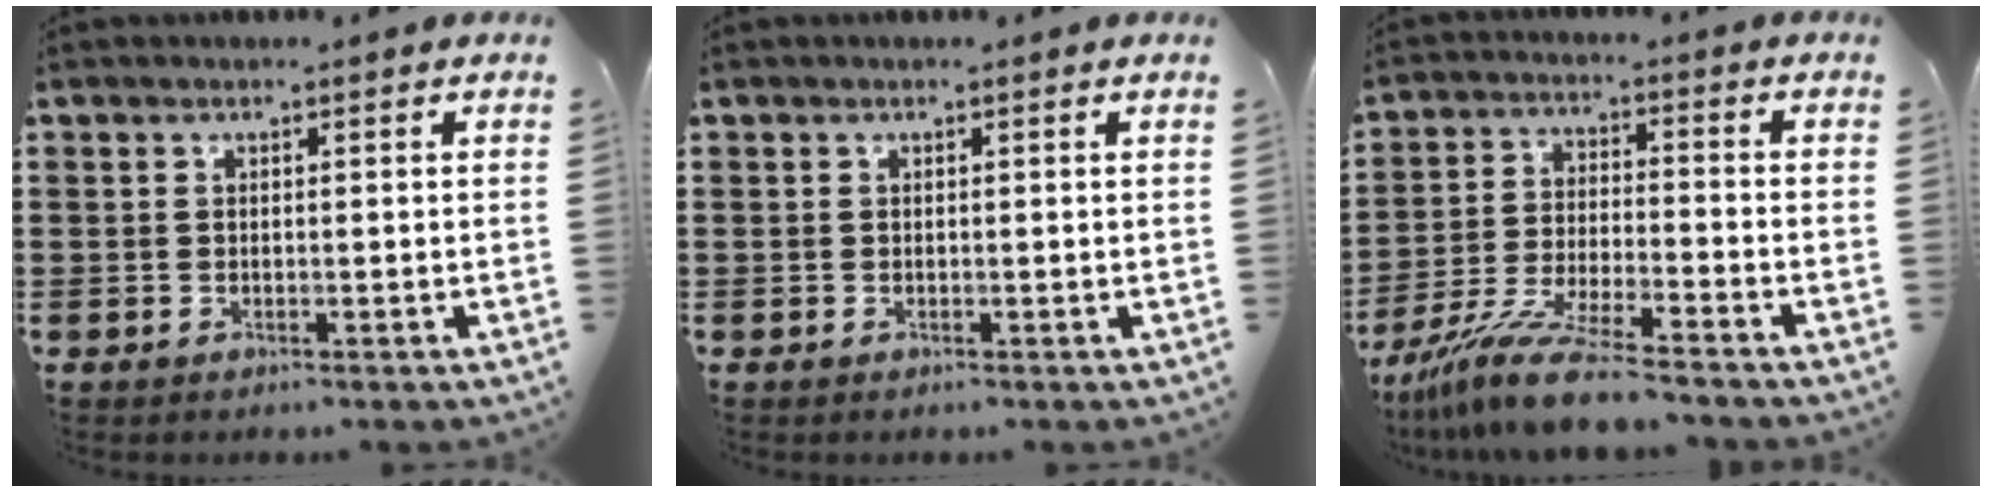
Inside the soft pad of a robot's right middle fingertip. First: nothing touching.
{"total": 0.0}
{"total": 10.0, "force": [-8.6, 0.0, 5.2], "torque": [-0.101, 0.000, -0.167]}